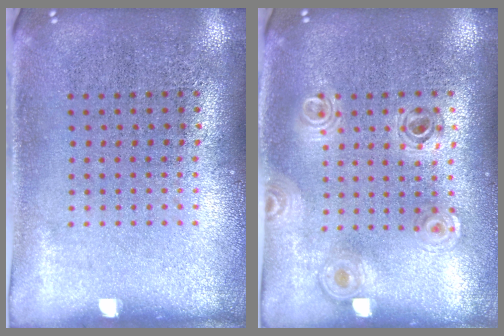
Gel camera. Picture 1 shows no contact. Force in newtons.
{"total": 0.9, "press": 0.9, "slide": 0.2}